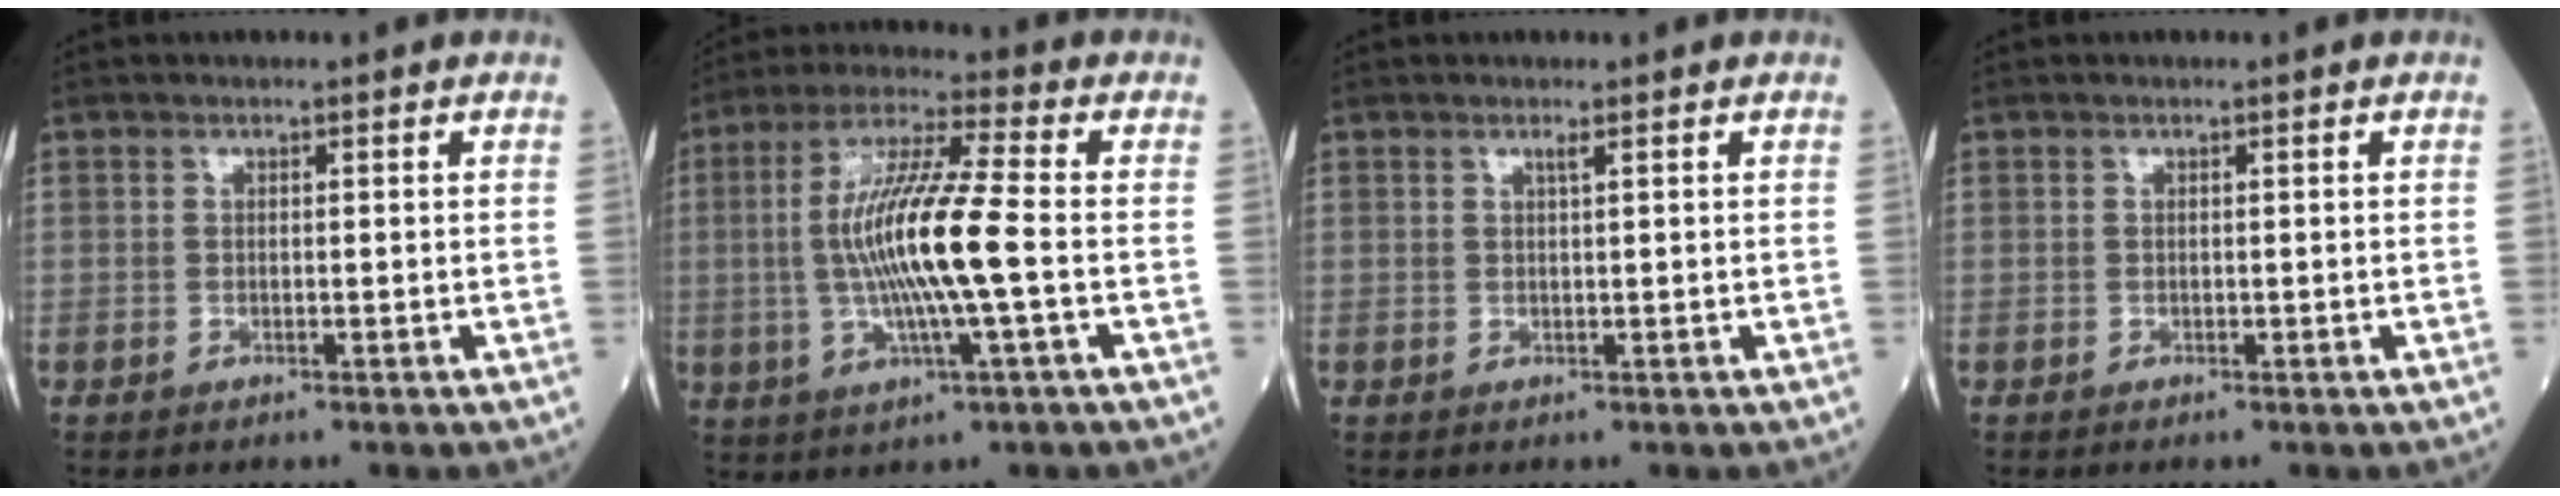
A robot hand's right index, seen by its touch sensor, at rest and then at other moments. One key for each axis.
{"total": 13.4, "fx": -1.0, "fy": 0.5, "fz": 13.4, "tx": -0.265, "ty": 0.003, "tz": -0.023}
{"total": 0.7, "fx": 0.4, "fy": -0.2, "fz": 0.5, "tx": -0.017, "ty": -0.003, "tz": 0.010}
{"total": 0.0}